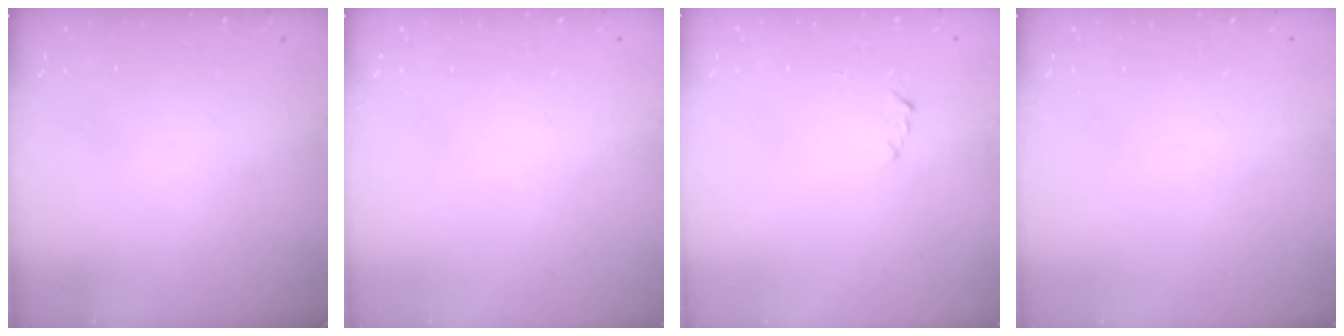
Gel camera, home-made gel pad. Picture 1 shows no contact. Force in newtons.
{"total": 0.0}
{"total": 2.2, "press": 2.1, "slide": 0.3}
{"total": 0.0}